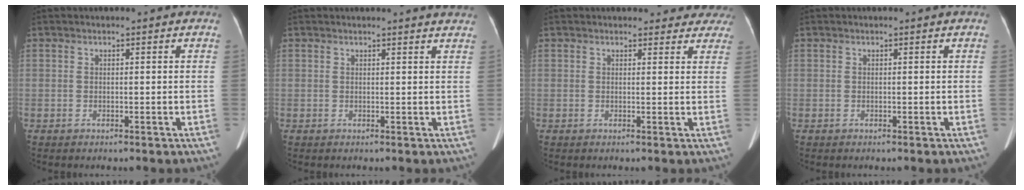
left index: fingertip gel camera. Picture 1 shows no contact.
{"total": 4.5, "force": [4.4, 0.5, 1.0], "torque": [-0.010, 0.001, 0.032]}
{"total": 8.1, "force": [7.4, 3.0, 1.1], "torque": [0.025, 0.000, 0.057]}
{"total": 0.0}